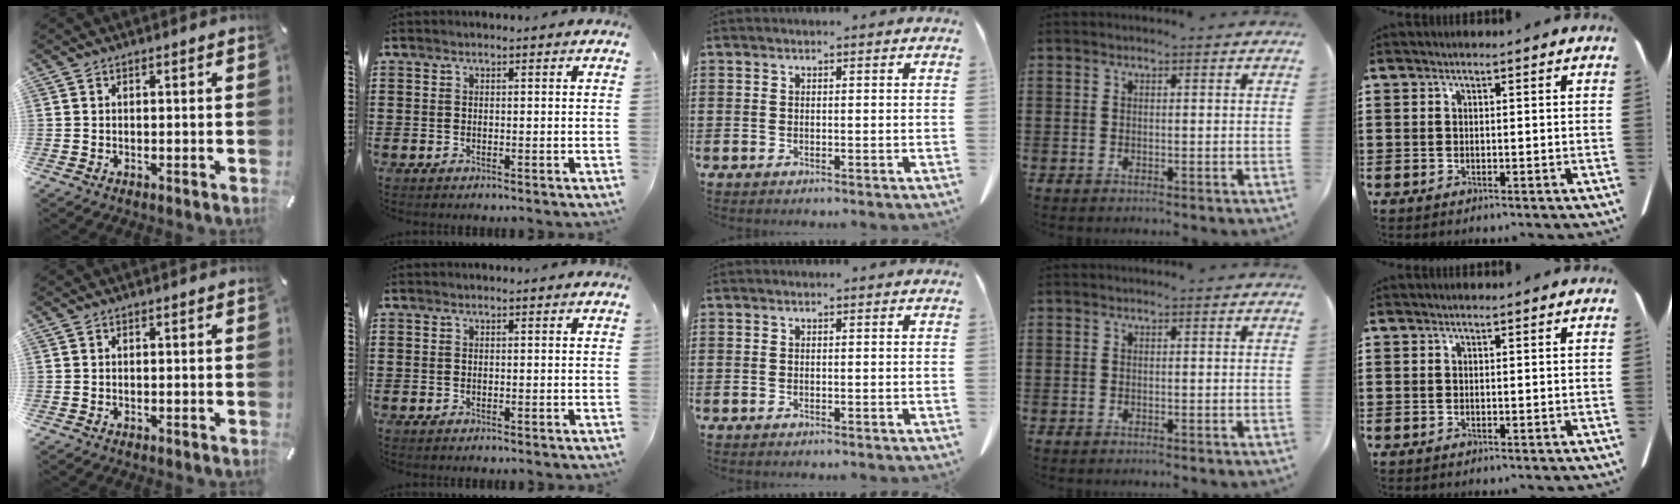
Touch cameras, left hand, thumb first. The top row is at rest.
{}